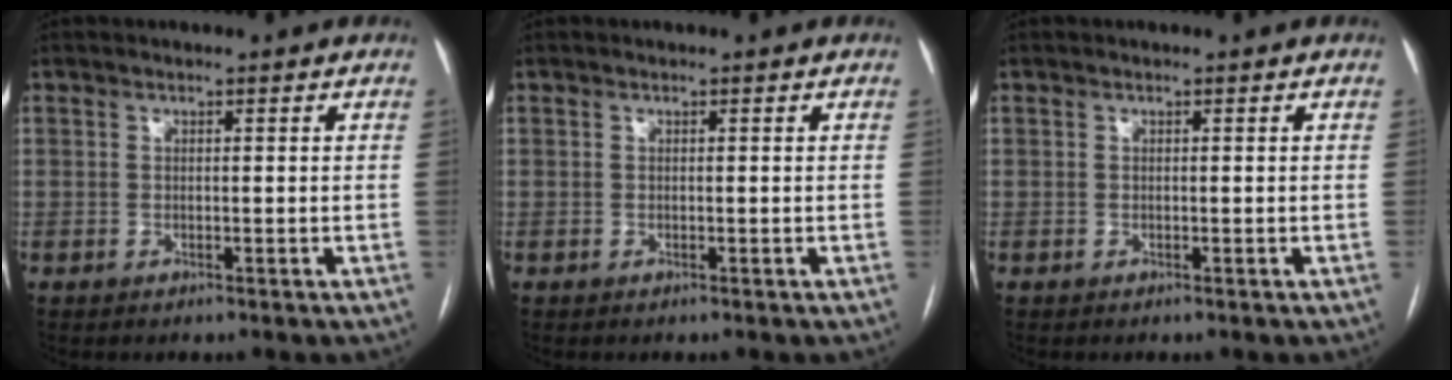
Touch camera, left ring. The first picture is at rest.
{"total": 0.0}
{"total": 0.0}